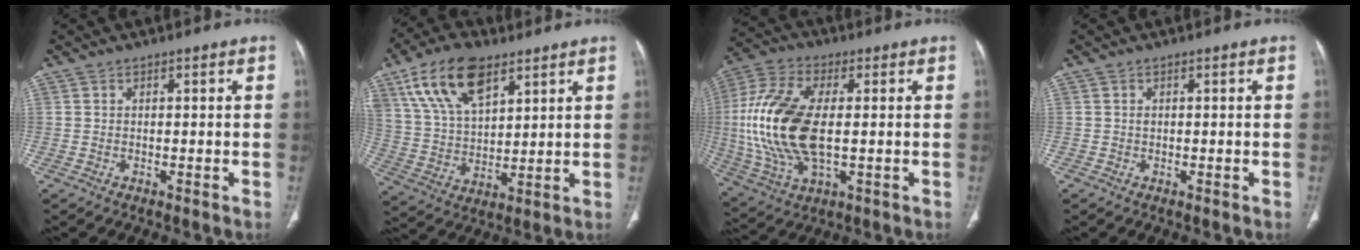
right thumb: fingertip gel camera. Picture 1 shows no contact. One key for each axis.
{"total": 15.8, "fx": 8.7, "fy": 8.0, "fz": 10.4, "tx": -0.176, "ty": -0.022, "tz": 0.168}
{"total": 19.4, "fx": 0.3, "fy": 9.7, "fz": 16.8, "tx": -0.370, "ty": -0.001, "tz": 0.009}
{"total": 0.5, "fx": 0.0, "fy": 0.5, "fz": 0.2, "tx": 0.000, "ty": 0.002, "tz": 0.000}